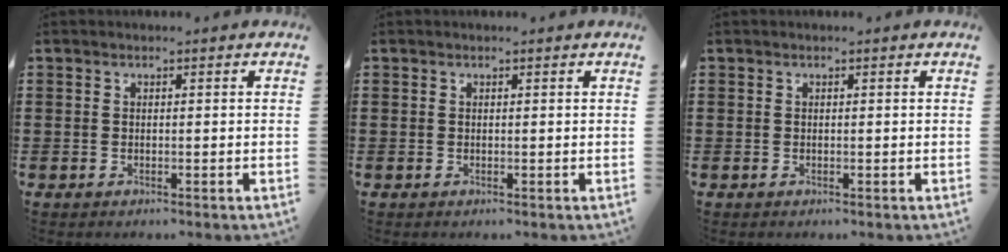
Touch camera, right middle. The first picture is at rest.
{"total": 0.0}
{"total": 0.0}